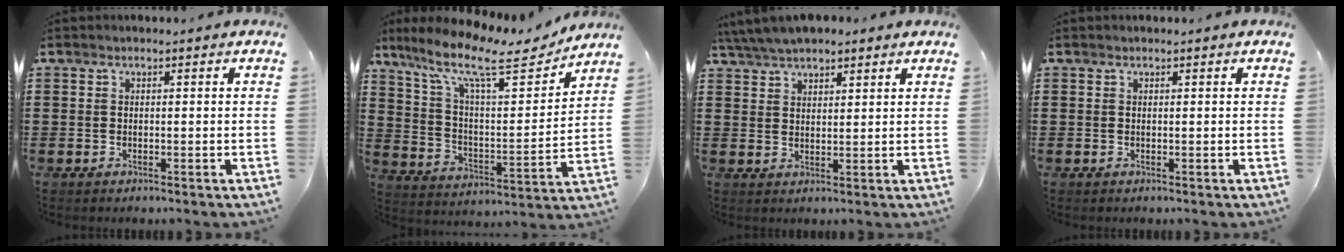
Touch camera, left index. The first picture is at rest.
{"total": 13.8, "force": [10.5, 3.1, 8.5], "torque": [-0.187, -0.057, 0.174]}
{"total": 5.3, "force": [4.7, 1.4, 1.9], "torque": [-0.052, -0.004, 0.088]}
{"total": 0.0}